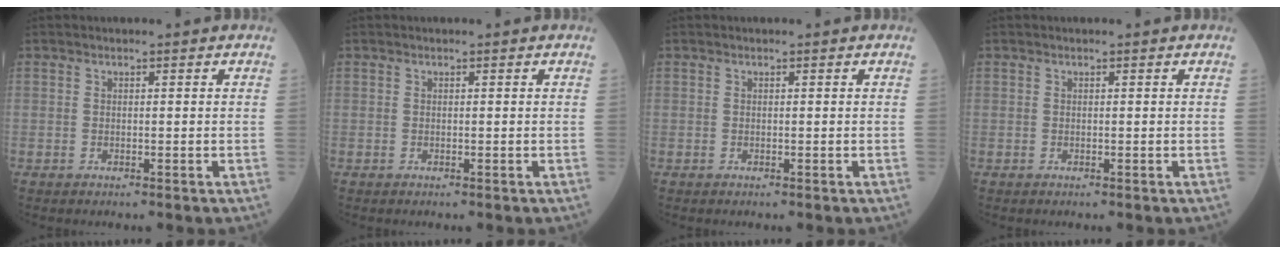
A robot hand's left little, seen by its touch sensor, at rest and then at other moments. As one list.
[{"total": 0.0}, {"total": 0.0}, {"total": 0.0}]